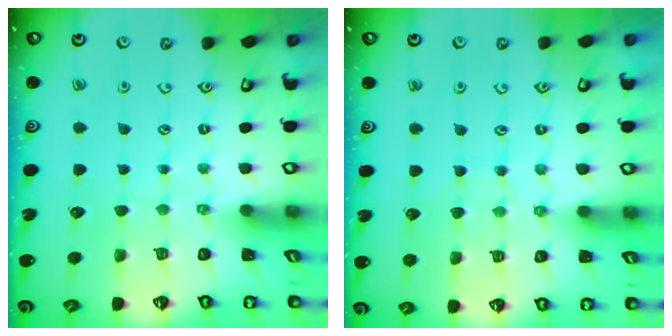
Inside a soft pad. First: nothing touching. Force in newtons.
{"total": 4.6, "press": 4.5, "slide": 0.5}